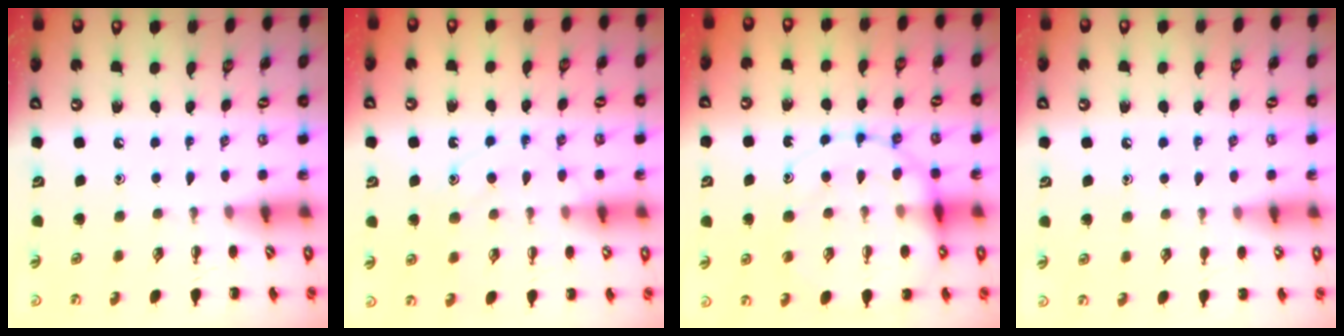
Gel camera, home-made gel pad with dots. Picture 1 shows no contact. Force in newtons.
{"total": 11.1, "press": 11.1, "slide": 0.6}
{"total": 16.6, "press": 16.4, "slide": 2.7}
{"total": 5.8, "press": 5.5, "slide": 1.7}